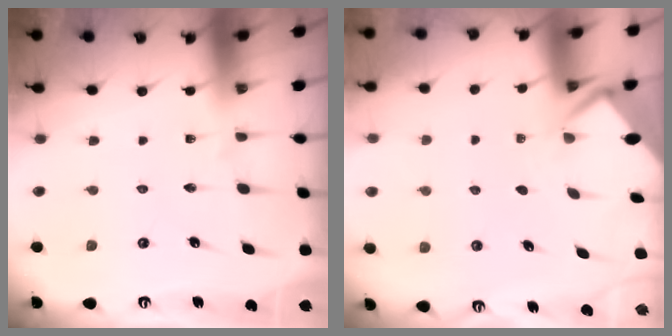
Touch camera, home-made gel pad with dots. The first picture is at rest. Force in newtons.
{"total": 2.8, "press": 2.8, "slide": 0.2}